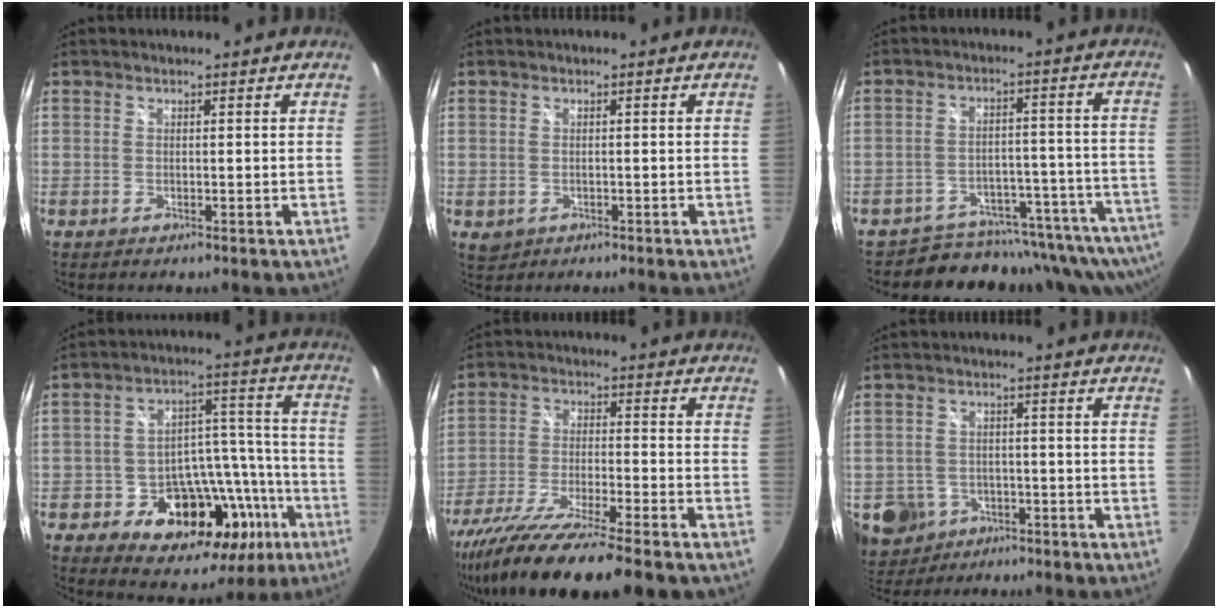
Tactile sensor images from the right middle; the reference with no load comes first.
{"total": 2.5, "force": [-0.6, 2.2, 1.1], "torque": [-0.022, -0.005, -0.004]}
{"total": 15.6, "force": [-14.9, 3.8, 2.3], "torque": [-0.025, 0.019, -0.200]}
{"total": 20.9, "force": [-10.0, 13.9, 12.0], "torque": [-0.199, 0.037, -0.119]}
{"total": 19.2, "force": [-15.5, 1.5, 11.2], "torque": [-0.223, -0.053, -0.266]}
{"total": 10.9, "force": [-5.0, 8.8, 3.8], "torque": [-0.119, -0.001, -0.065]}